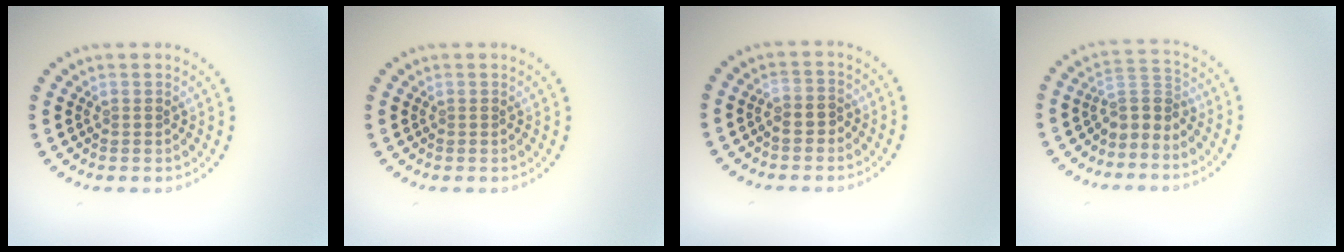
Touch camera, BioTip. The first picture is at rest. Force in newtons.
{"total": 0.0}
{"total": 1.3, "press": 1.2, "slide": 0.5}
{"total": 2.7, "press": 2.0, "slide": 1.9}